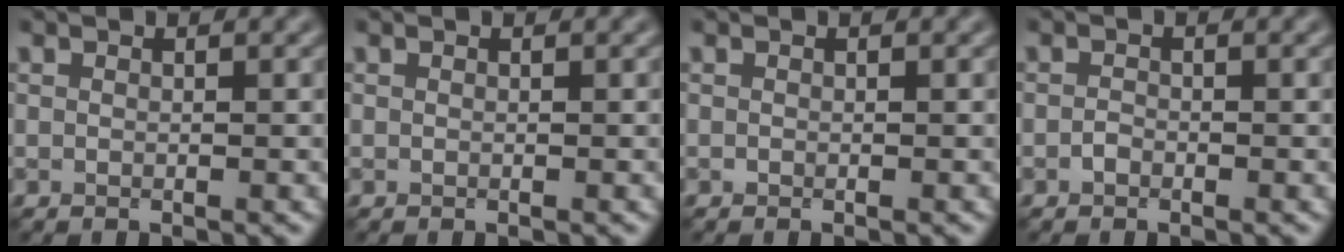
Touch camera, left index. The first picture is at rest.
{"total": 0.0}
{"total": 0.0}
{"total": 0.7, "force": [-0.4, 0.4, 0.3], "torque": [-0.007, 0.000, -0.009]}